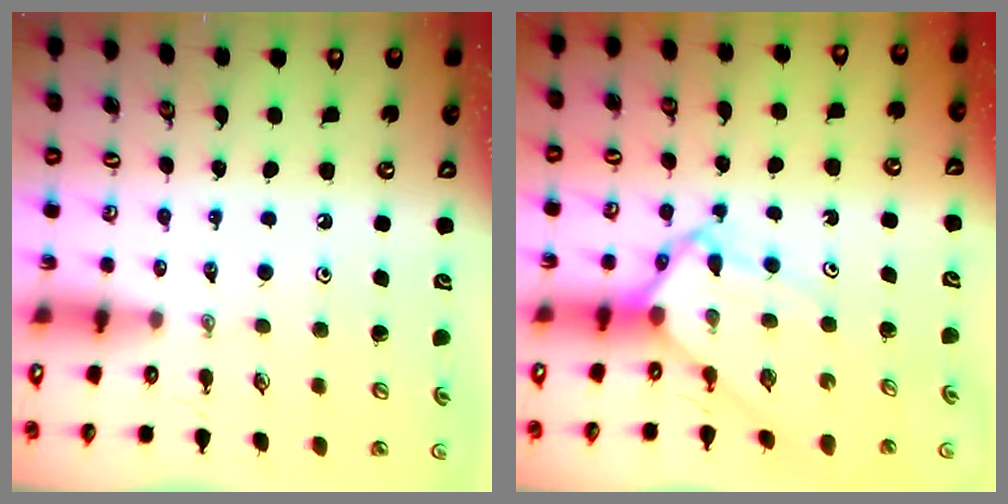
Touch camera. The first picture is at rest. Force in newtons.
{"total": 5.6, "press": 5.6, "slide": 0.6}